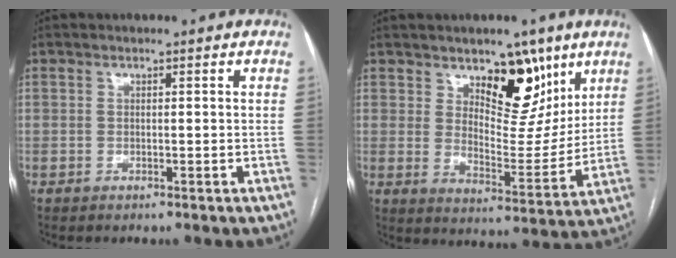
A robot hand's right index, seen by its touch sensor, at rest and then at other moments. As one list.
[{"total": 11.3, "force": [6.9, 5.2, 7.2], "torque": [-0.097, -0.010, 0.118]}]